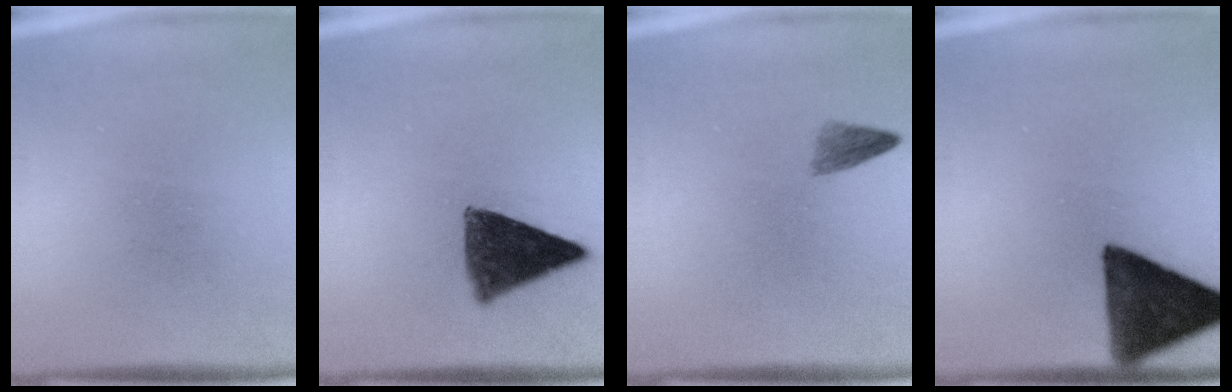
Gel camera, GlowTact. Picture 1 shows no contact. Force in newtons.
{"total": 10.4}
{"total": 1.7}
{"total": 14.2}